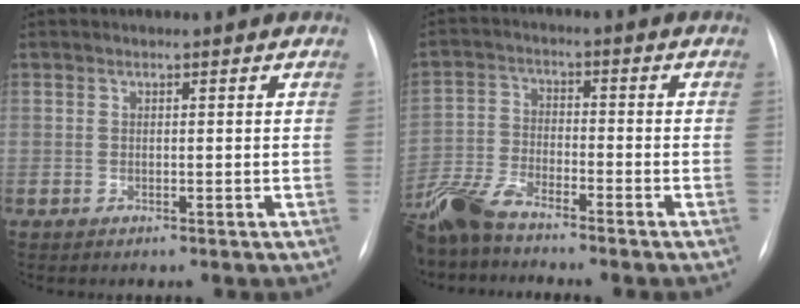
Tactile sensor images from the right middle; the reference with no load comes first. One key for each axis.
{"total": 8.6, "fx": -7.4, "fy": 1.4, "fz": 4.0, "tx": -0.089, "ty": -0.015, "tz": -0.148}